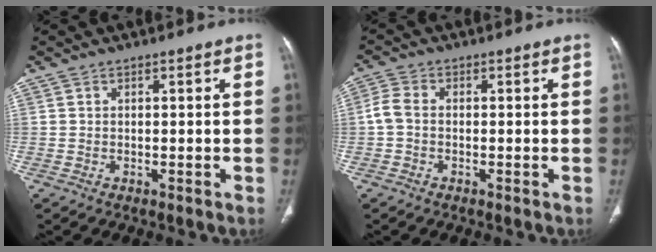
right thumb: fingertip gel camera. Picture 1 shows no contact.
{"total": 3.2, "force": [-0.5, 2.1, 2.4], "torque": [-0.057, 0.007, -0.020]}